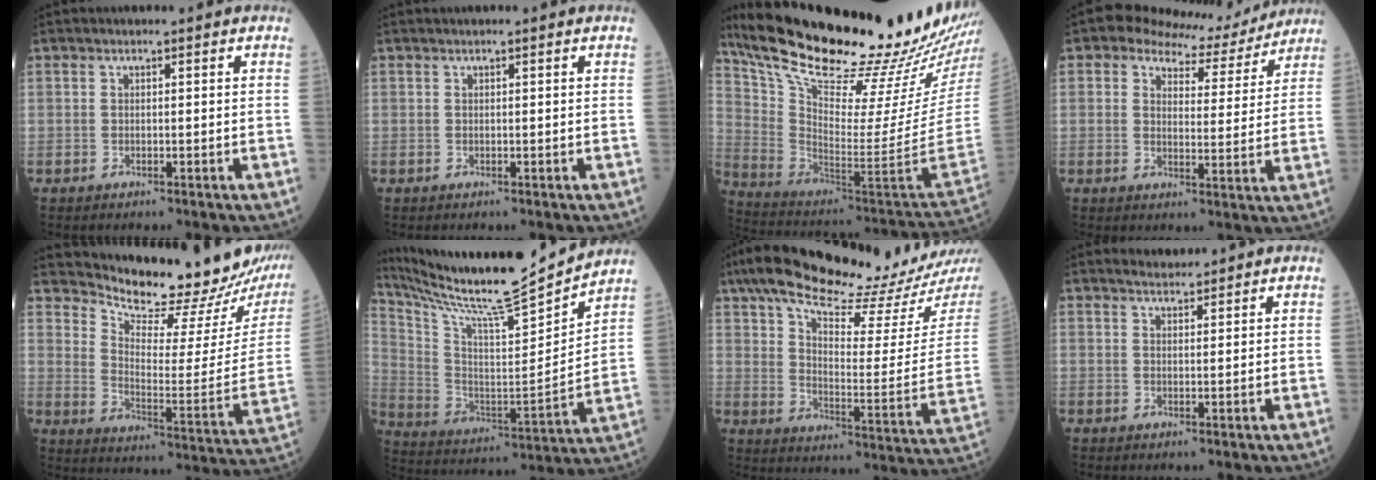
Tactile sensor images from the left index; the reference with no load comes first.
{"total": 0.9, "force": [0.8, -0.2, 0.5], "torque": [-0.007, 0.014, 0.016]}
{"total": 33.2, "force": [28.6, 1.5, 16.9], "torque": [-0.281, -0.110, 0.413]}
{"total": 8.2, "force": [7.4, 3.1, 1.5], "torque": [-0.022, 0.004, 0.092]}
{"total": 16.7, "force": [16.2, 0.6, 4.1], "torque": [-0.072, -0.092, 0.222]}
{"total": 22.4, "force": [20.8, 0.1, 8.2], "torque": [-0.171, -0.049, 0.336]}
{"total": 22.5, "force": [18.4, 1.0, 12.8], "torque": [-0.207, -0.043, 0.268]}
{"total": 1.9, "force": [1.9, 0.1, 0.1], "torque": [-0.005, 0.008, 0.035]}